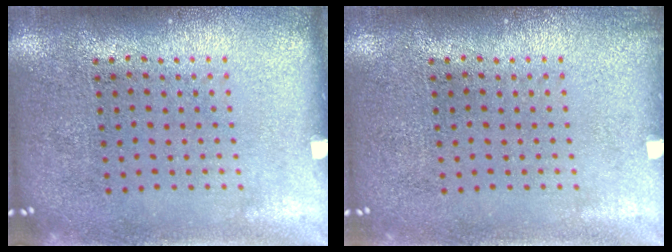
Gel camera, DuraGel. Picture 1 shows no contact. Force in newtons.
{"total": 0.5, "press": 0.5, "slide": 0.1}